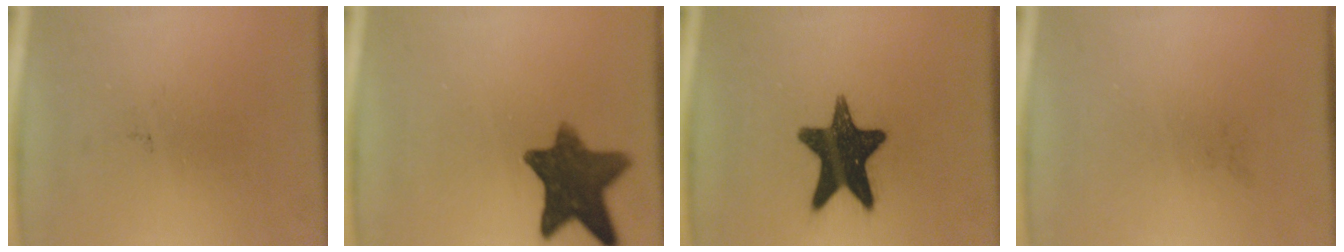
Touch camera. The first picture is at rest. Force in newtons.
{"total": 10.8}
{"total": 15.3}
{"total": 0.0}